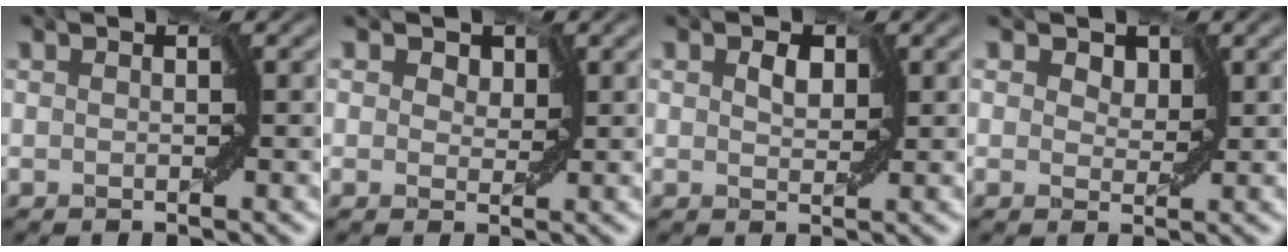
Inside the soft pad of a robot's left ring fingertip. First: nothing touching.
{"total": 2.5, "force": [1.2, 1.9, 1.0], "torque": [-0.004, 0.008, 0.002]}
{"total": 1.6, "force": [0.9, 1.0, 0.9], "torque": [-0.011, 0.000, 0.013]}
{"total": 2.9, "force": [1.6, 2.0, 1.3], "torque": [-0.011, 0.010, 0.005]}